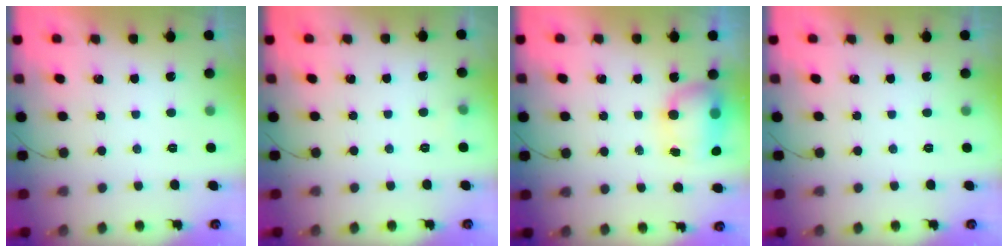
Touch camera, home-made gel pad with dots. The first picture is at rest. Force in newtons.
{"total": 3.3, "press": 3.0, "slide": 1.4}
{"total": 7.4, "press": 7.3, "slide": 1.1}
{"total": 0.0}